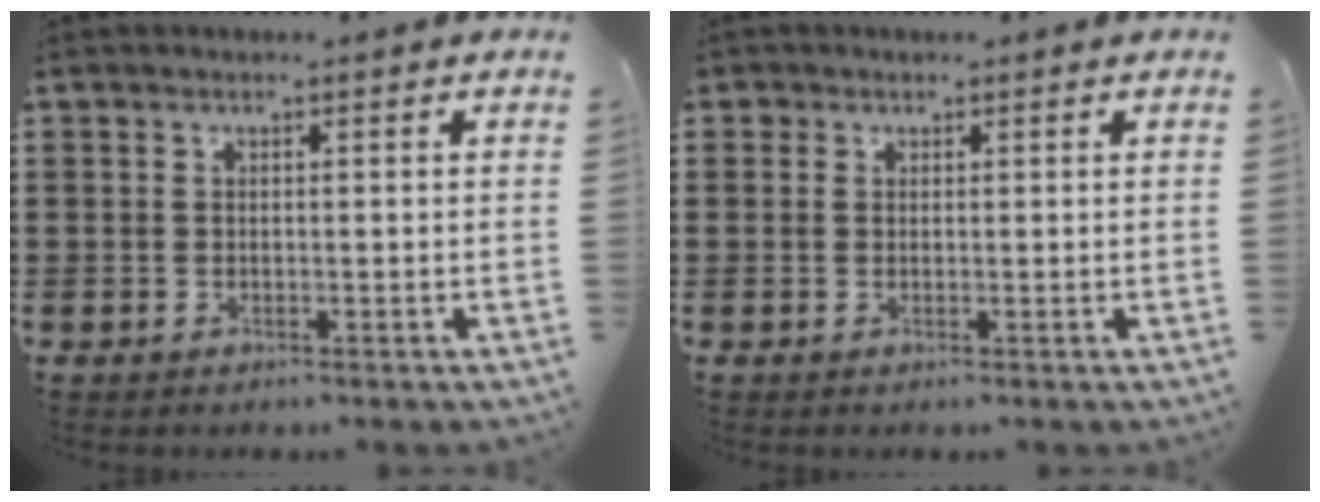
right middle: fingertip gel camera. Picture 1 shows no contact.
{"total": 0.9, "force": [0.5, 0.8, -0.1], "torque": [0.001, 0.006, 0.009]}